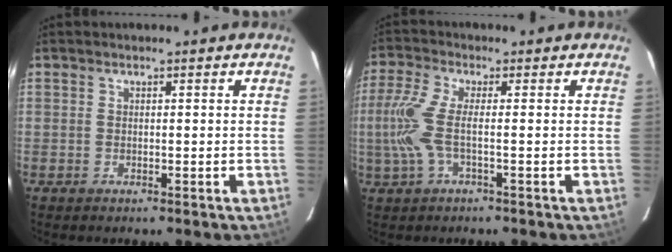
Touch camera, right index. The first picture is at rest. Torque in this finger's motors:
{"motor_torque": [0.89, -0.20, 0.56, 0.15]}